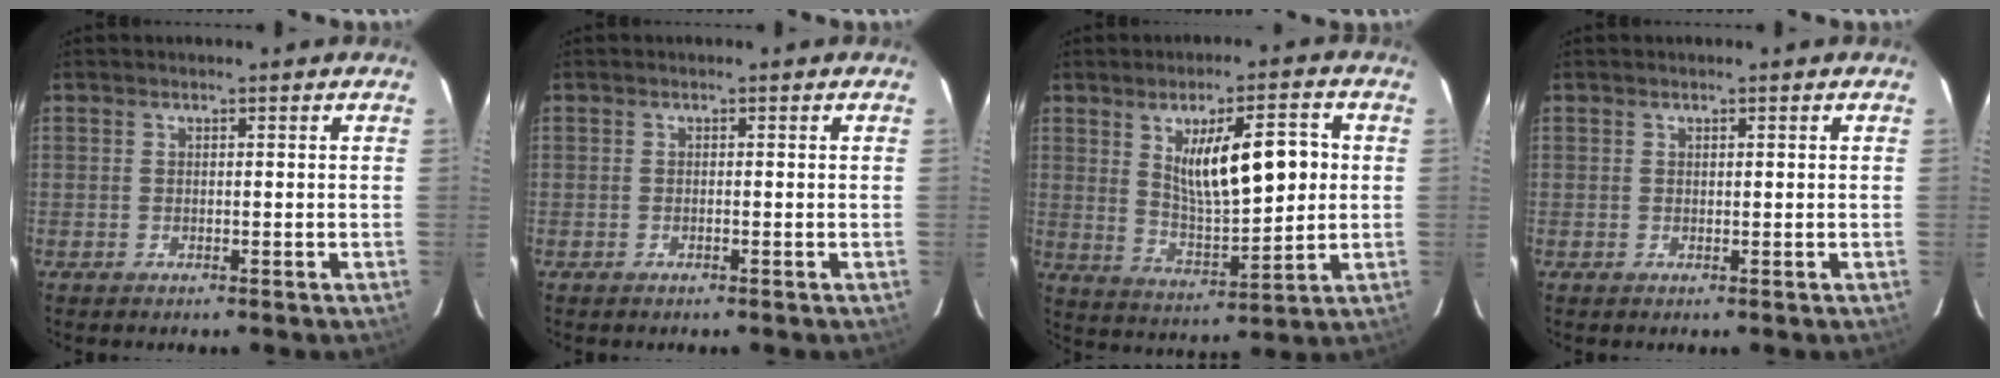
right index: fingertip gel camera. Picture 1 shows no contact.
{"total": 0.0}
{"total": 12.5, "force": [2.8, 3.3, 11.7], "torque": [-0.194, 0.004, 0.056]}
{"total": 0.0}